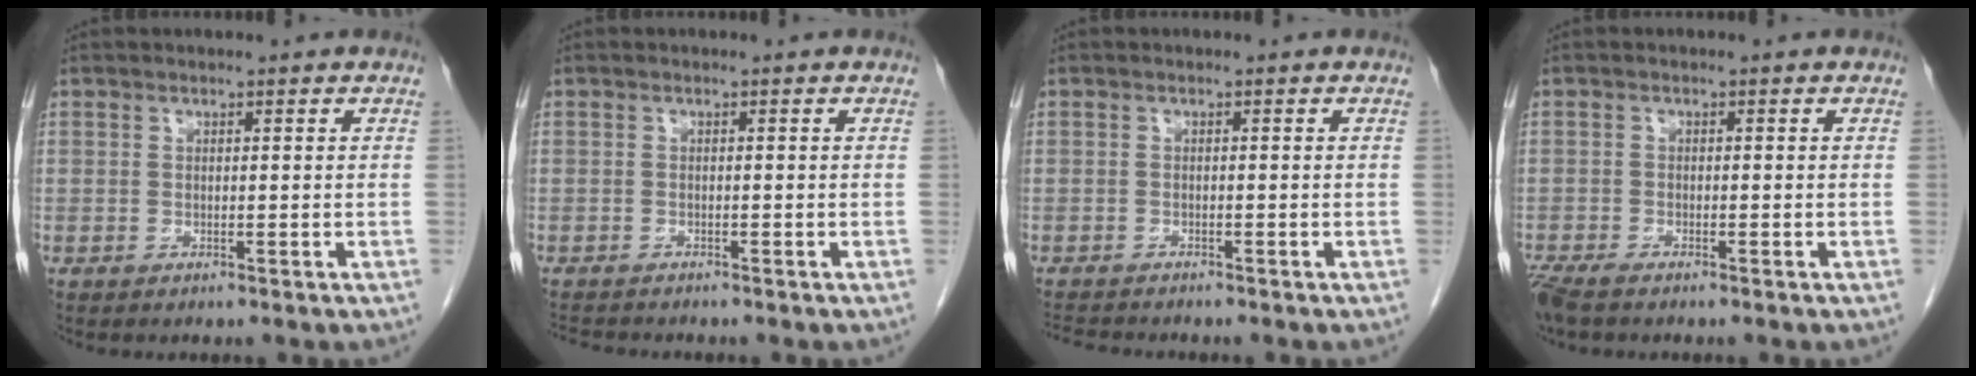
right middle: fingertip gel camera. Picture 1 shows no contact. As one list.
[{"total": 2.7, "force": [-2.6, 0.1, 0.6], "torque": [-0.012, -0.013, -0.042]}, {"total": 3.6, "force": [-3.5, 0.2, 0.8], "torque": [-0.015, -0.016, -0.058]}, {"total": 3.4, "force": [-2.8, 0.7, 1.8], "torque": [-0.039, -0.011, -0.051]}]